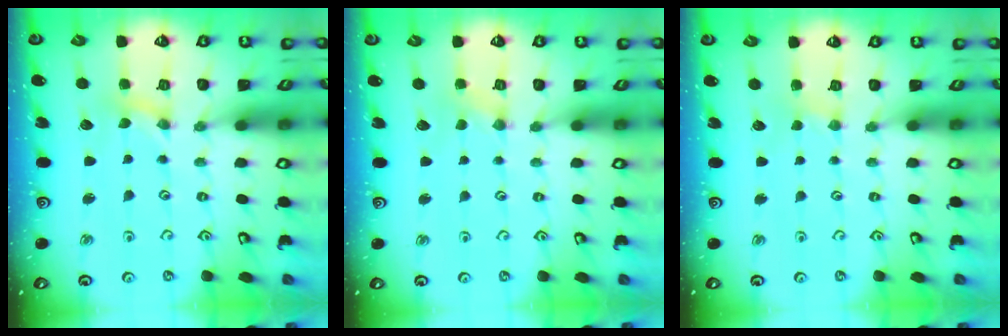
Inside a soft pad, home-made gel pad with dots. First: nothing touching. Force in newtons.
{"total": 0.0}
{"total": 1.2, "press": 1.2, "slide": 0.3}